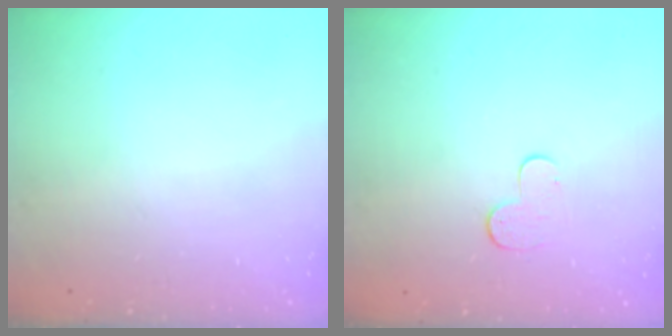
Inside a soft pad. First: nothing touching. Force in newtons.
{"total": 6.9, "press": 6.9, "slide": 0.5}